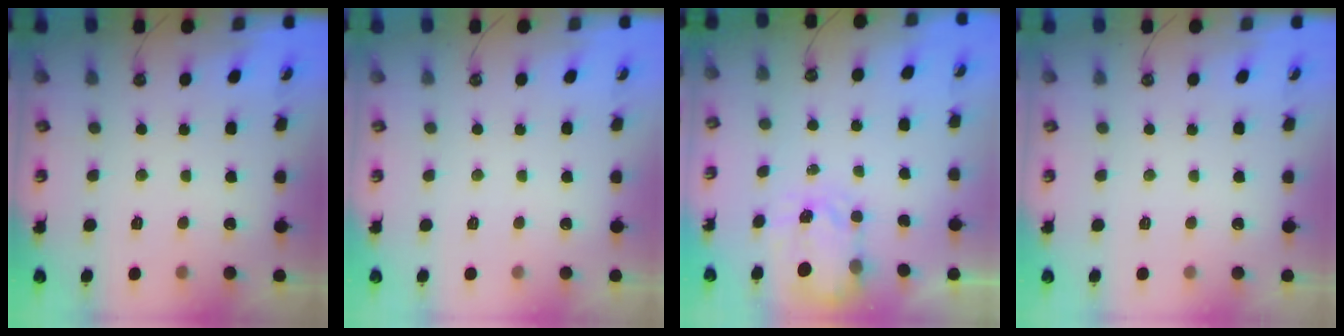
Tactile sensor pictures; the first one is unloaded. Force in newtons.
{"total": 0.0}
{"total": 3.8, "press": 3.7, "slide": 0.6}
{"total": 0.0}